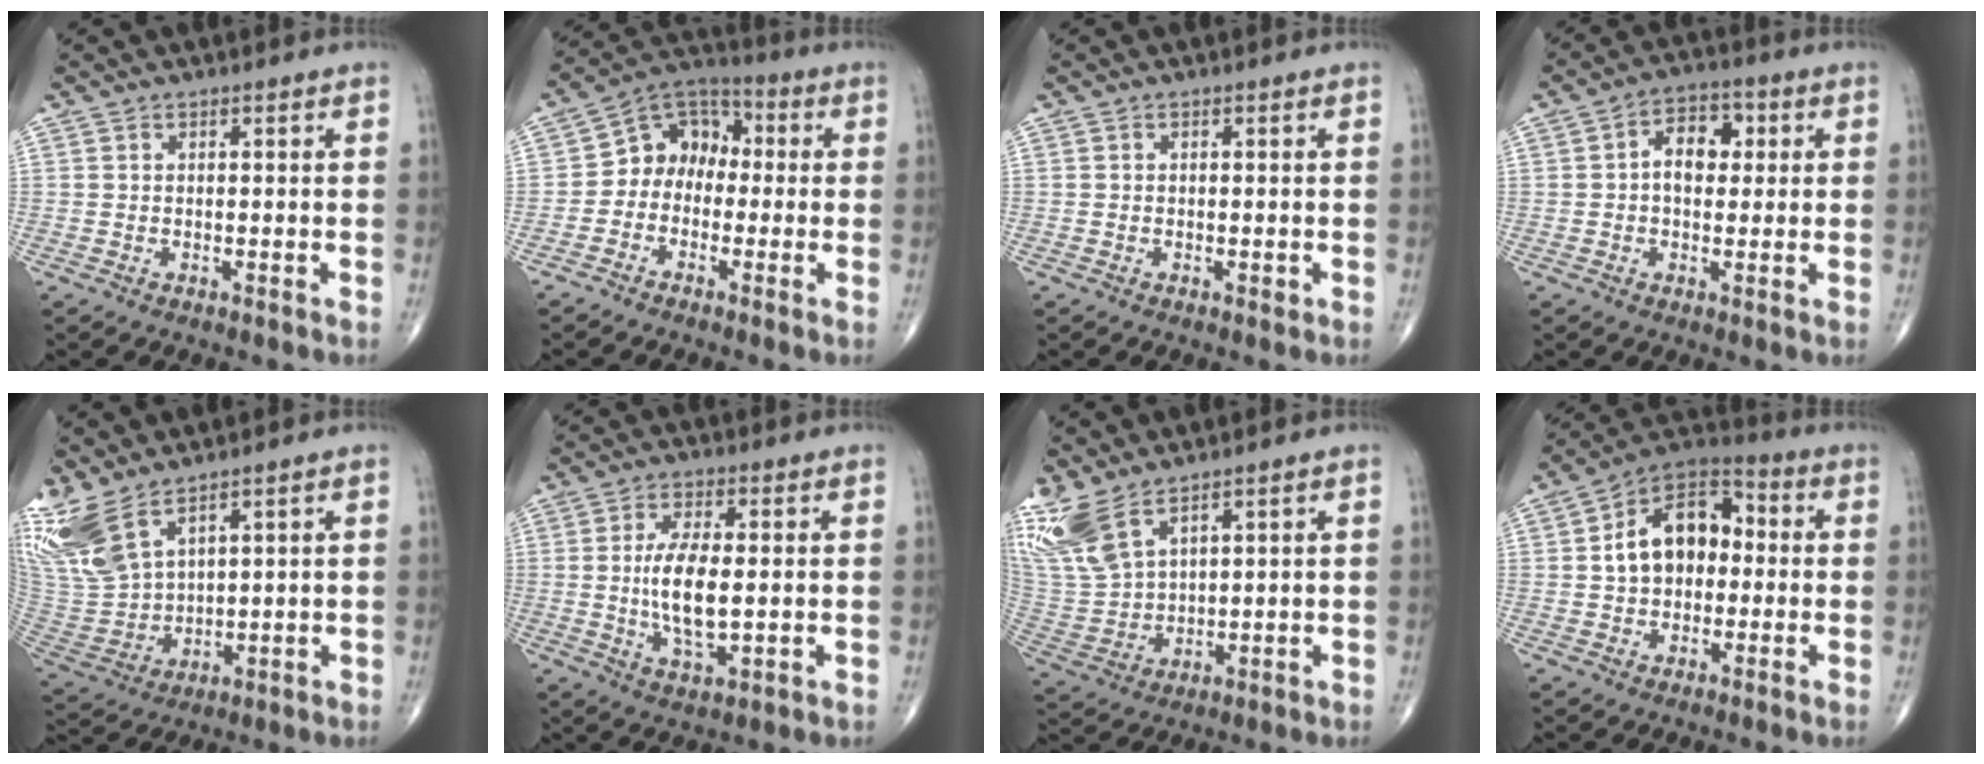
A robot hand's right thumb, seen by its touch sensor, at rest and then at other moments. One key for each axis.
{"total": 9.2, "fx": -1.1, "fy": 7.5, "fz": 5.2, "tx": -0.050, "ty": 0.041, "tz": -0.043}
{"total": 0.6, "fx": -0.2, "fy": 0.4, "fz": 0.5, "tx": -0.004, "ty": -0.001, "tz": -0.005}
{"total": 7.0, "fx": 0.8, "fy": 4.8, "fz": 5.1, "tx": -0.061, "ty": 0.016, "tz": 0.006}
{"total": 13.7, "fx": 9.3, "fy": 5.6, "fz": 8.3, "tx": -0.191, "ty": -0.039, "tz": 0.210}
{"total": 9.8, "fx": -0.1, "fy": 4.0, "fz": 8.9, "tx": -0.170, "ty": -0.012, "tz": 0.000}
{"total": 11.8, "fx": 8.3, "fy": 4.8, "fz": 6.9, "tx": -0.160, "ty": -0.028, "tz": 0.190}
{"total": 13.7, "fx": 0.7, "fy": 9.2, "fz": 10.1, "tx": -0.135, "ty": 0.036, "tz": -0.004}